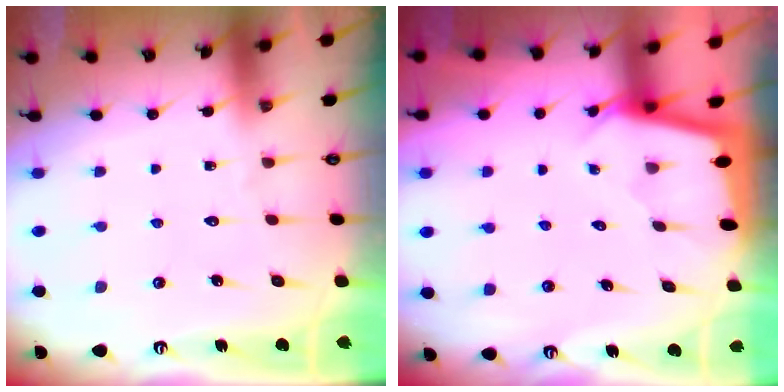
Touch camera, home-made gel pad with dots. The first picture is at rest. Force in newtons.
{"total": 1.9, "press": 1.9, "slide": 0.2}